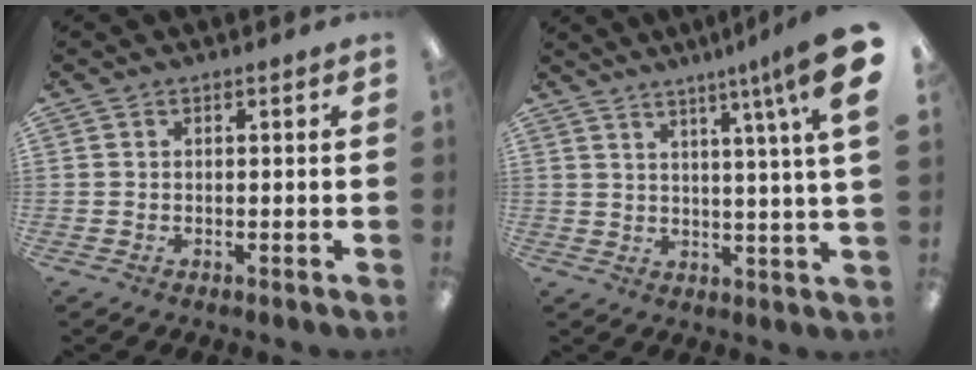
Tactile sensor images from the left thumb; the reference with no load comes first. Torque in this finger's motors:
{"motor_torque": [2.82, 2.15, 1.90, -0.86, 0.13]}